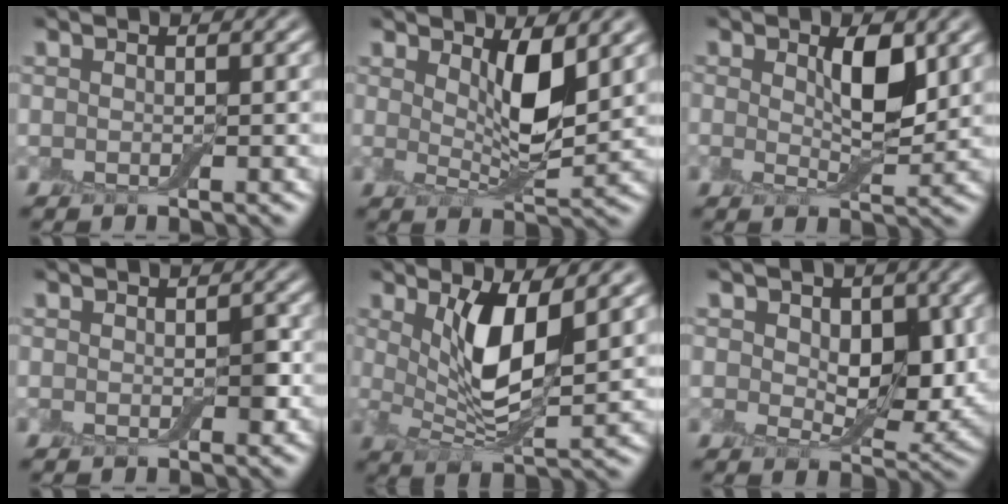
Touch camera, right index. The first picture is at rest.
{"total": 3.8, "force": [1.7, 0.8, 3.3], "torque": [-0.064, -0.010, 0.029]}
{"total": 2.9, "force": [1.0, 1.0, 2.5], "torque": [-0.046, -0.003, 0.019]}
{"total": 0.9, "force": [-0.3, 0.7, 0.5], "torque": [-0.006, -0.002, -0.005]}
{"total": 5.2, "force": [1.9, 1.6, 4.6], "torque": [-0.097, -0.008, 0.037]}
{"total": 5.6, "force": [1.3, 3.7, 4.0], "torque": [-0.055, -0.010, 0.018]}